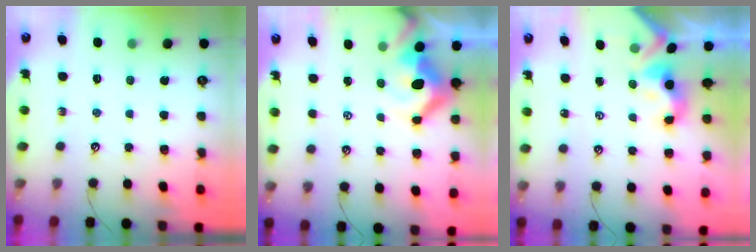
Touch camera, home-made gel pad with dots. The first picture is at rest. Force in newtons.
{"total": 8.2, "press": 8.1, "slide": 1.4}
{"total": 3.2, "press": 3.2, "slide": 0.3}